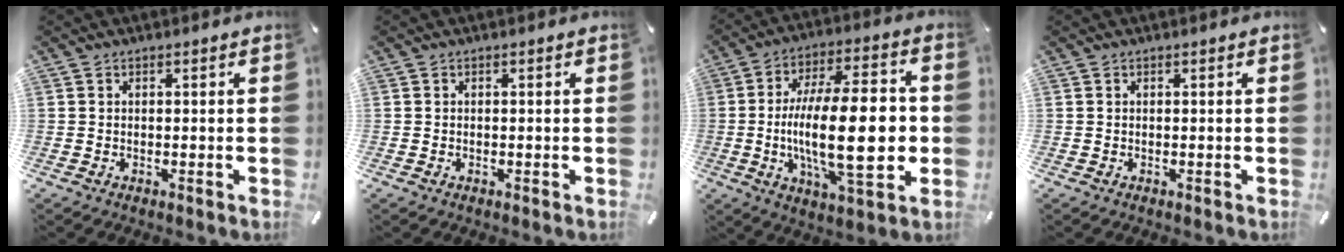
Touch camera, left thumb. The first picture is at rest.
{"total": 0.5, "force": [-0.2, 0.3, 0.4], "torque": [-0.007, -0.001, -0.004]}
{"total": 24.5, "force": [-2.3, 8.6, 22.8], "torque": [-0.406, -0.007, -0.036]}
{"total": 0.0}